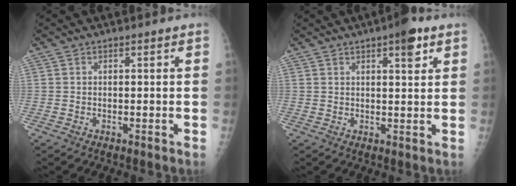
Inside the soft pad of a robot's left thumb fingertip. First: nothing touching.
{"total": 5.3, "force": [2.9, 1.6, 4.1], "torque": [-0.046, -0.010, 0.035]}